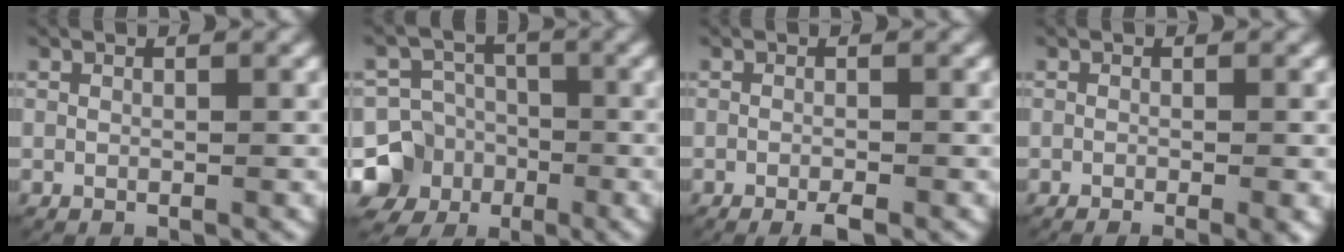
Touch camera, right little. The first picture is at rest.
{"total": 10.7, "force": [-3.9, 9.5, 3.1], "torque": [-0.071, -0.054, -0.065]}
{"total": 1.3, "force": [-1.0, 0.2, 0.8], "torque": [-0.012, -0.003, -0.018]}
{"total": 1.9, "force": [-1.1, 0.2, 1.6], "torque": [-0.019, -0.003, -0.015]}